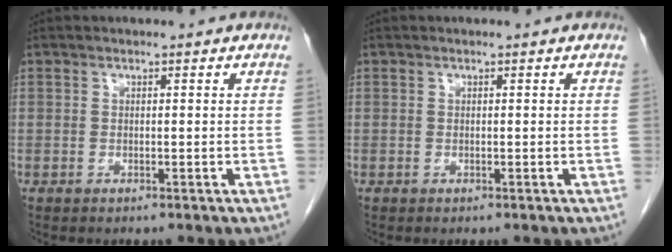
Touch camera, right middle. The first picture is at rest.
{"total": 0.0}